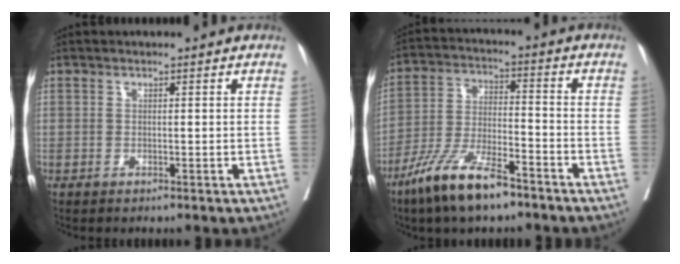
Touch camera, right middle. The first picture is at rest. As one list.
[{"total": 11.8, "force": [-8.2, 2.5, 8.0], "torque": [-0.161, -0.018, -0.156]}]